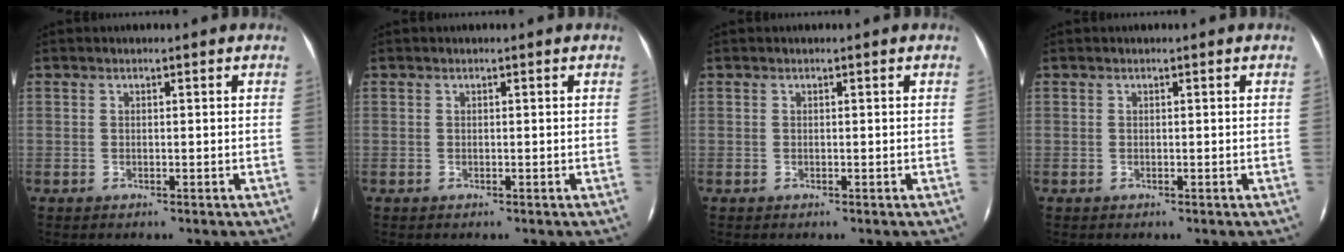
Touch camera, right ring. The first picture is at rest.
{"total": 0.0}
{"total": 0.0}
{"total": 0.0}